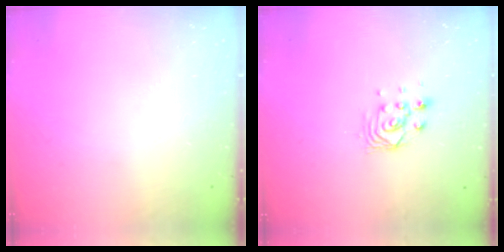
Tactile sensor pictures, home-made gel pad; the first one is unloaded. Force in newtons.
{"total": 2.9, "press": 2.8, "slide": 0.8}